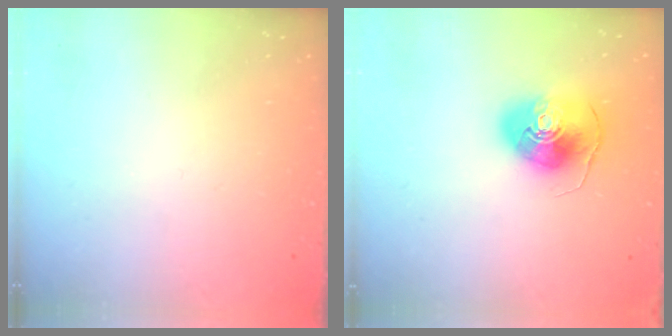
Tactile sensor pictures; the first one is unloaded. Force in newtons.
{"total": 10.3, "press": 10.2, "slide": 1.5}